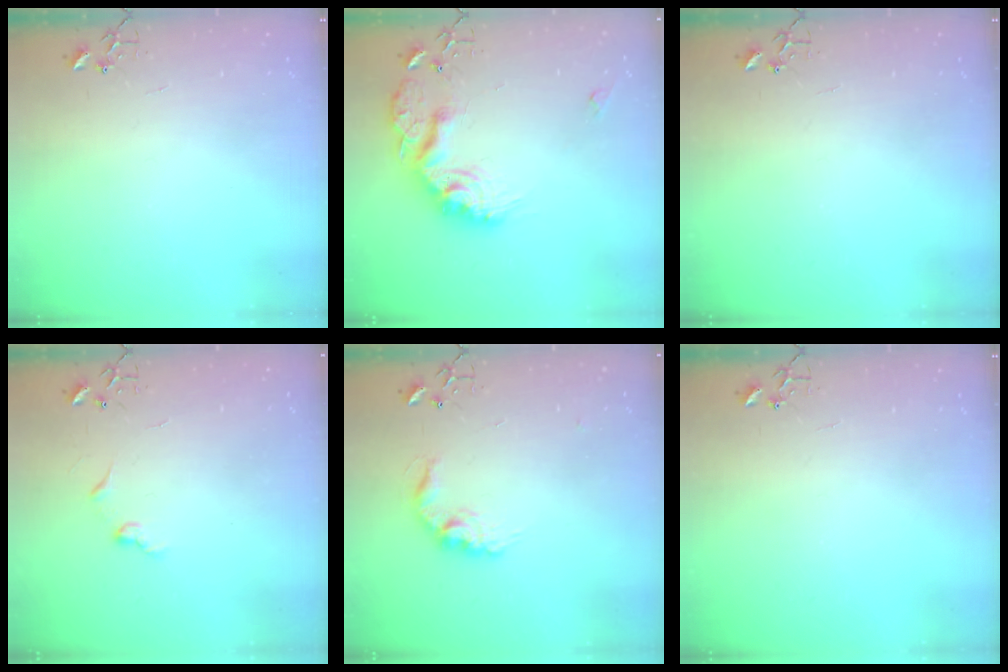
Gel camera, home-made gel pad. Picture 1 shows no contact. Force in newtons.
{"total": 19.5, "press": 19.5, "slide": 1.0}
{"total": 0.0}
{"total": 6.3, "press": 6.3, "slide": 0.5}
{"total": 11.9, "press": 11.9, "slide": 0.7}
{"total": 0.0}